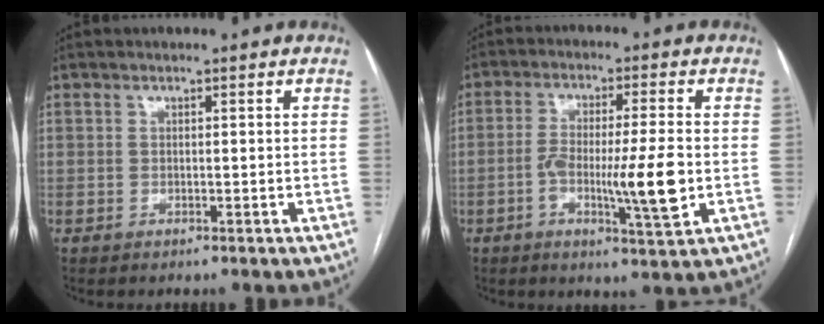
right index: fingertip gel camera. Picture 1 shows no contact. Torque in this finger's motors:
{"motor_torque": [0.53, 0.09, 0.28, 0.11]}